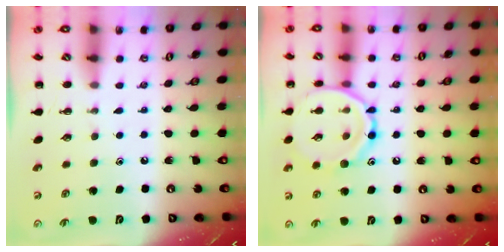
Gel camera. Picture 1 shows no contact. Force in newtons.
{"total": 13.5, "press": 13.4, "slide": 0.7}